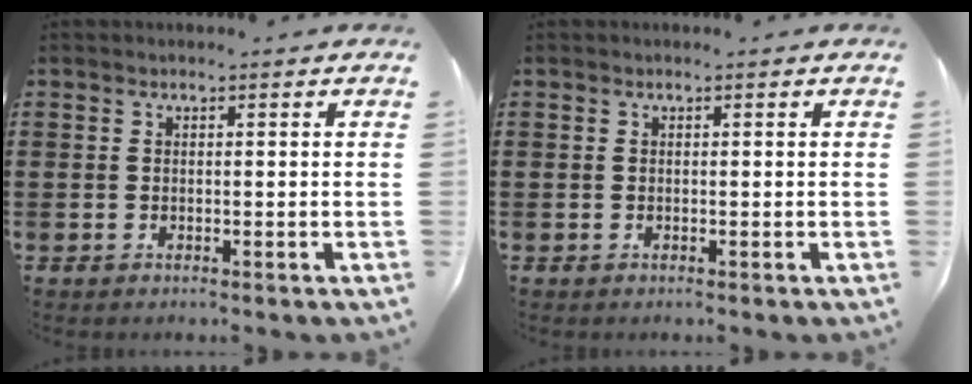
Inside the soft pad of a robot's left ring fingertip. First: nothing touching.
{"total": 0.0}